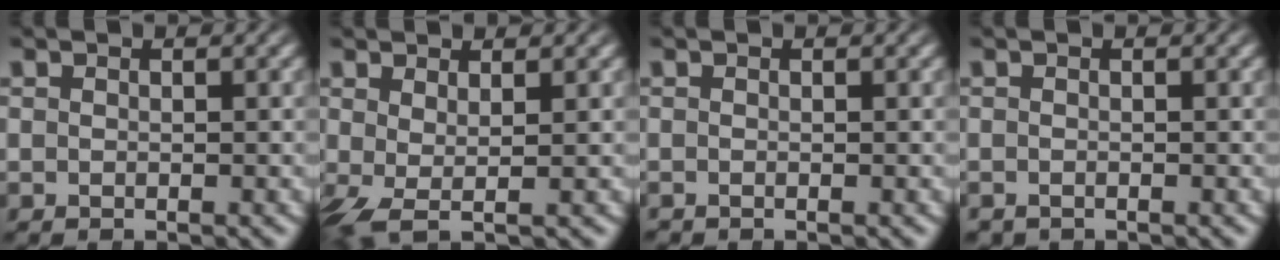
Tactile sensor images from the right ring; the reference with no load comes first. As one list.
[{"total": 2.0, "force": [-0.4, 0.6, 1.9], "torque": [-0.053, -0.024, 0.010]}, {"total": 0.0}, {"total": 0.7, "force": [-0.7, 0.3, -0.1], "torque": [-0.005, -0.010, -0.008]}]